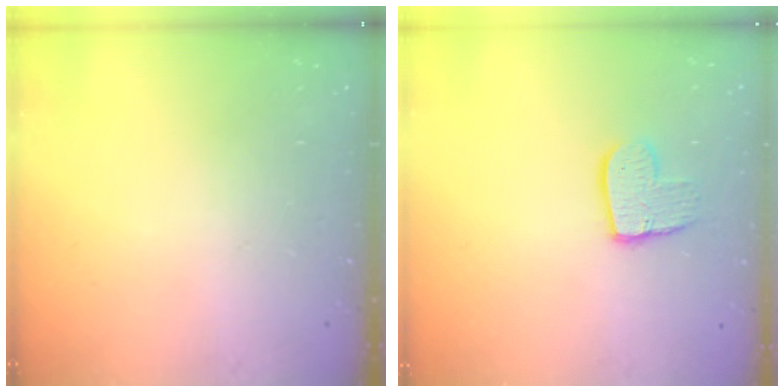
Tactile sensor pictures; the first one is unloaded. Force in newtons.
{"total": 9.8, "press": 9.8, "slide": 0.7}